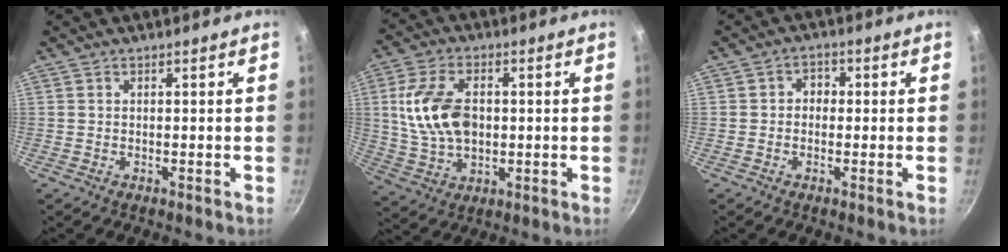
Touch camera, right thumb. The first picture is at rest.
{"total": 13.5, "force": [1.2, 8.6, 10.3], "torque": [-0.183, 0.001, 0.026]}
{"total": 2.7, "force": [-0.2, 2.4, 1.3], "torque": [-0.002, 0.008, -0.009]}